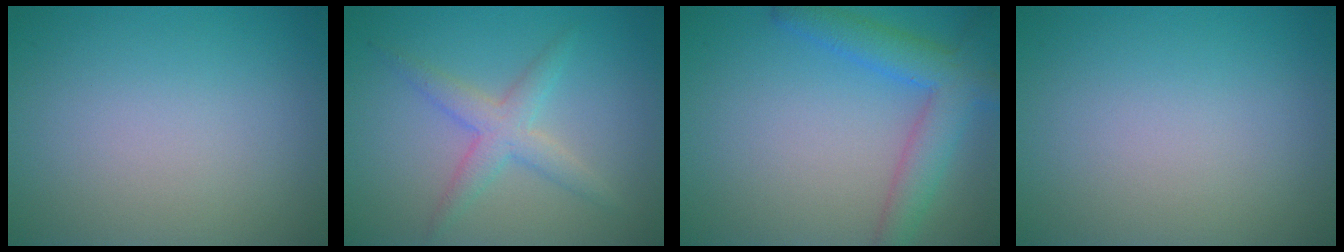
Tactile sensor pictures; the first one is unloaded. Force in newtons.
{"total": 3.0, "press": 3.0, "slide": 0.1}
{"total": 5.1, "press": 5.0, "slide": 0.3}
{"total": 0.0}